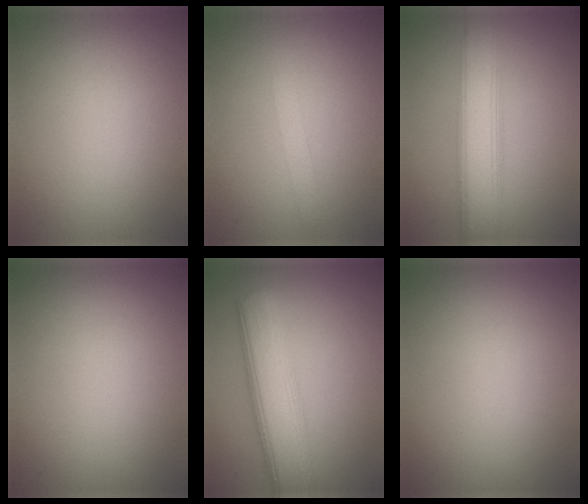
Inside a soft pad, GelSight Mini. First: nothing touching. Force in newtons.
{"total": 1.3, "press": 1.3, "slide": 0.1}
{"total": 6.3, "press": 6.3, "slide": 0.1}
{"total": 0.0}
{"total": 7.5, "press": 7.5, "slide": 0.2}
{"total": 0.0}